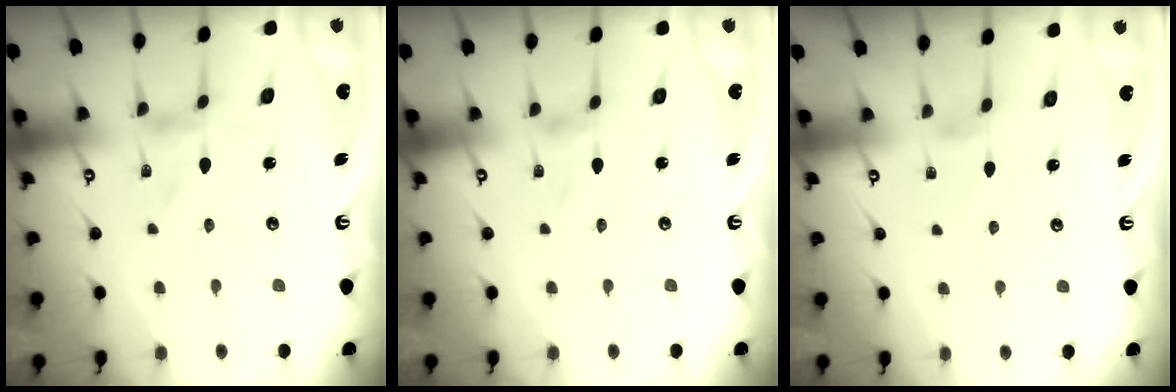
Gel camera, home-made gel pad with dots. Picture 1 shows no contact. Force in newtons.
{"total": 1.1, "press": 1.1, "slide": 0.2}
{"total": 0.0}